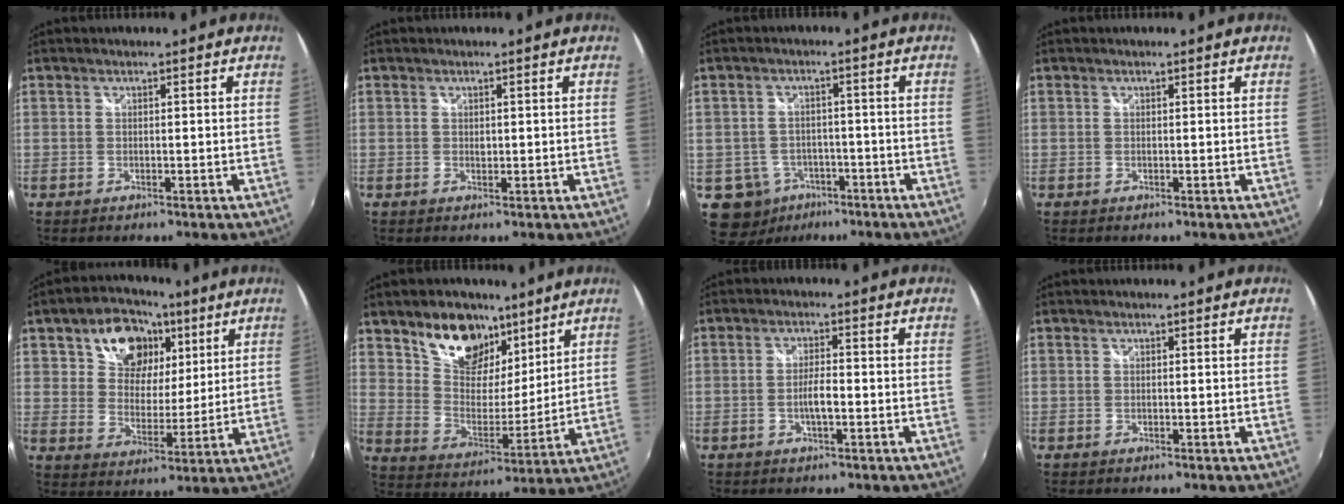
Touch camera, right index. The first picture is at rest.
{"total": 0.6, "force": [0.1, 0.5, 0.3], "torque": [-0.004, 0.000, 0.002]}
{"total": 8.6, "force": [-4.0, 7.4, 1.7], "torque": [-0.065, 0.017, -0.048]}
{"total": 0.0}
{"total": 13.9, "force": [6.6, 9.8, 7.2], "torque": [-0.138, 0.024, 0.114]}
{"total": 14.5, "force": [9.6, 8.6, 6.7], "torque": [-0.125, 0.014, 0.175]}
{"total": 3.3, "force": [-1.1, 0.6, 3.1], "torque": [-0.060, -0.001, -0.020]}
{"total": 0.0}